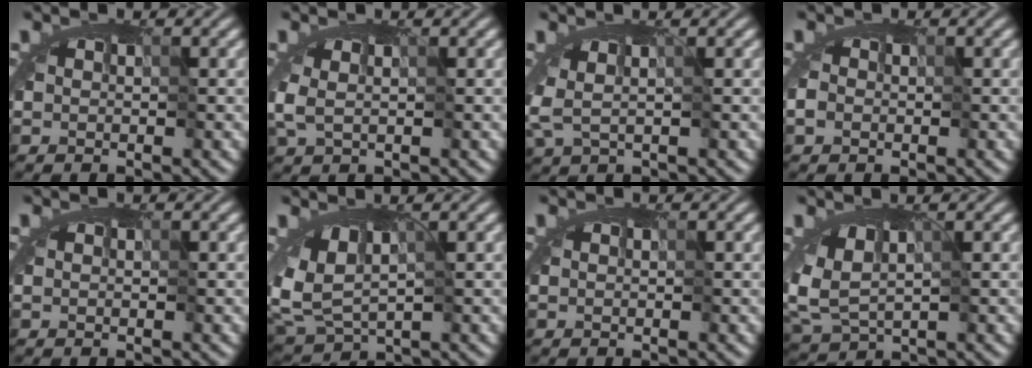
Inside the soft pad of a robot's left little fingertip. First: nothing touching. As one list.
[{"total": 1.2, "force": [0.4, 0.5, 1.0], "torque": [-0.023, 0.000, 0.009]}, {"total": 1.2, "force": [0.2, 0.3, 1.1], "torque": [-0.021, -0.003, 0.008]}, {"total": 0.8, "force": [0.1, 0.6, 0.5], "torque": [-0.007, 0.001, -0.001]}, {"total": 0.0}, {"total": 3.1, "force": [0.5, 1.8, 2.4], "torque": [-0.051, -0.007, 0.016]}, {"total": 0.0}, {"total": 2.2, "force": [0.4, 1.1, 1.8], "torque": [-0.041, -0.007, 0.014]}]